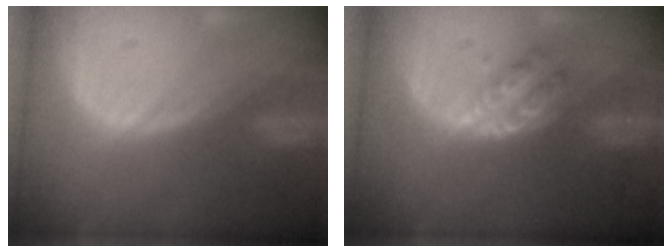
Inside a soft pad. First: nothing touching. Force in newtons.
{"total": 4.9, "press": 4.3, "slide": 2.3}